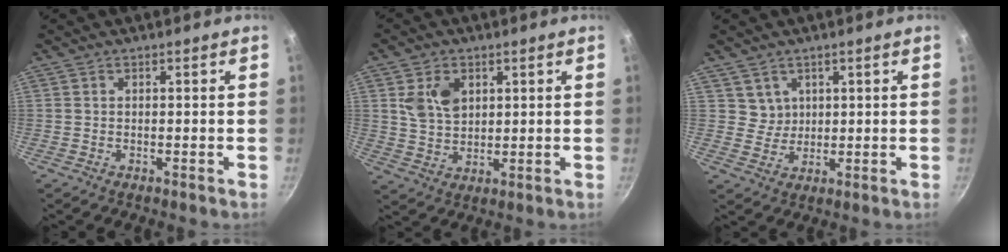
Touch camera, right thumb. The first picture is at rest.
{"total": 7.3, "force": [2.3, 5.2, 4.5], "torque": [-0.067, -0.011, 0.047]}
{"total": 3.3, "force": [1.8, 2.8, 0.3], "torque": [0.018, -0.002, 0.035]}